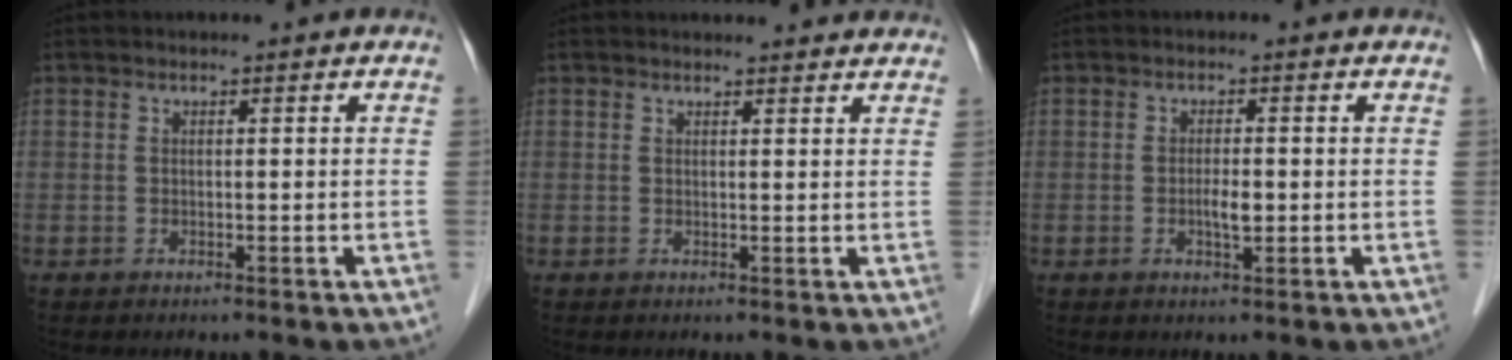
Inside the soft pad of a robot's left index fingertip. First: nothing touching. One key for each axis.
{"total": 6.4, "fx": 6.1, "fy": 1.1, "fz": 1.3, "tx": -0.007, "ty": 0.010, "tz": 0.054}
{"total": 2.3, "fx": -0.5, "fy": 0.7, "fz": 2.2, "tx": -0.041, "ty": -0.001, "tz": -0.008}